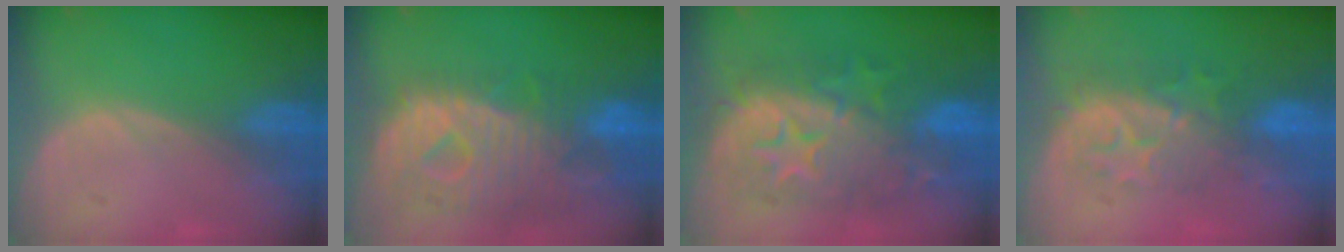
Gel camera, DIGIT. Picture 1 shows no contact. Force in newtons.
{"total": 12.6, "press": 10.8, "slide": 6.5}
{"total": 12.3, "press": 12.2, "slide": 1.1}
{"total": 8.0, "press": 7.9, "slide": 1.6}